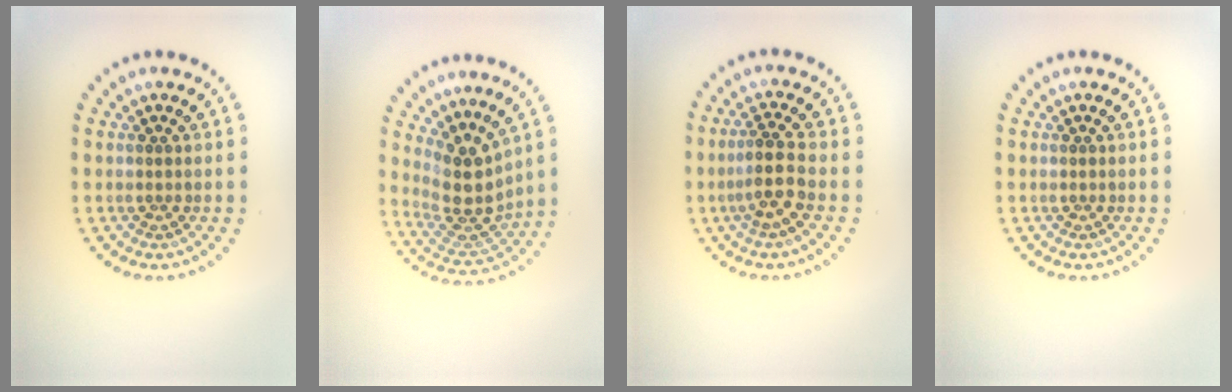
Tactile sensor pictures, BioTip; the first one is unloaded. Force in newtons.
{"total": 4.3, "press": 3.3, "slide": 2.8}
{"total": 2.8, "press": 2.3, "slide": 1.5}
{"total": 0.0}